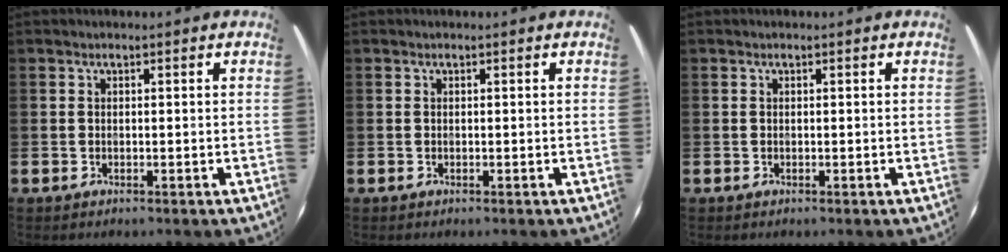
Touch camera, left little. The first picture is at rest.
{"total": 0.0}
{"total": 0.0}